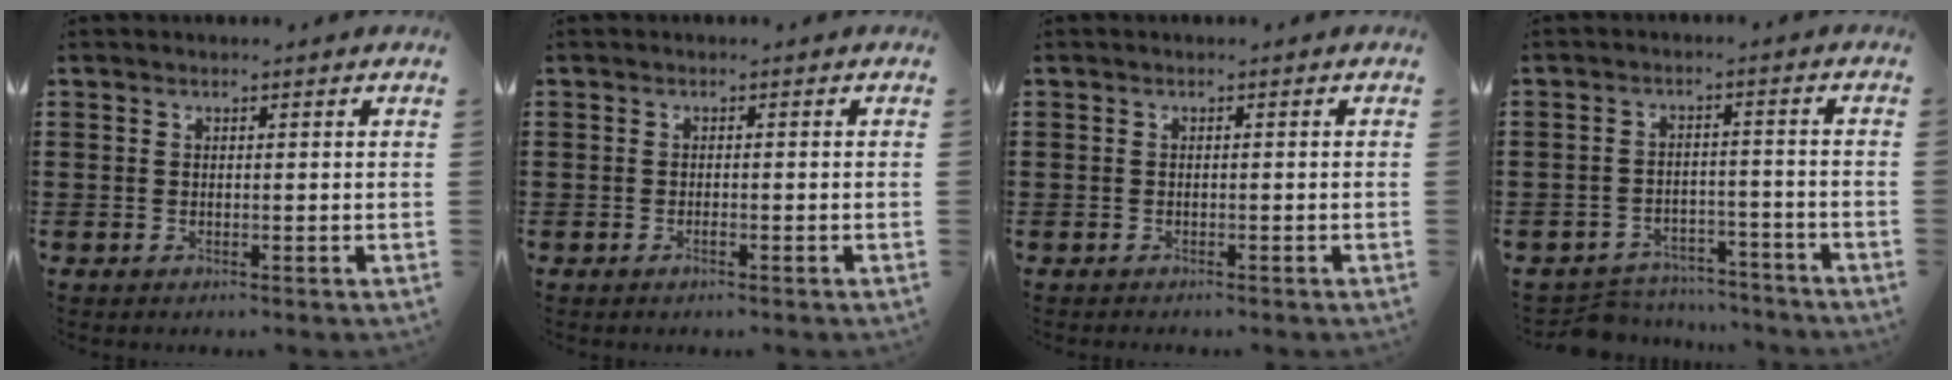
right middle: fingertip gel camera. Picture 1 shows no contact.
{"total": 0.8, "force": [-0.5, 0.1, 0.6], "torque": [-0.014, -0.005, -0.008]}
{"total": 0.6, "force": [-0.5, 0.3, -0.1], "torque": [0.003, 0.005, -0.013]}
{"total": 4.7, "force": [-4.6, 0.8, -0.1], "torque": [-0.002, 0.009, -0.097]}